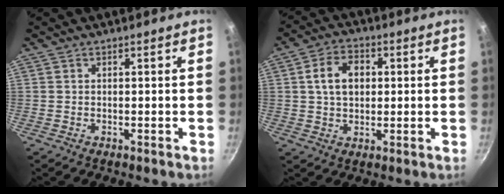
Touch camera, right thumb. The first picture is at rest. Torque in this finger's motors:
{"motor_torque": [0.15, 2.05, 0.91, 0.58, 0.03]}